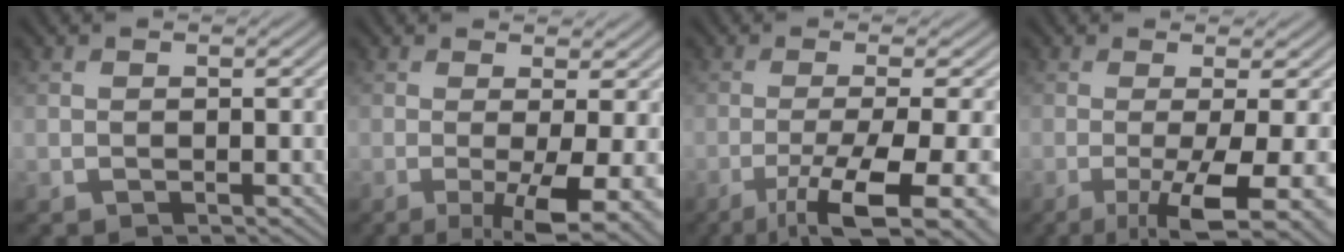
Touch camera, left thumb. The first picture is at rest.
{"total": 6.7, "force": [-1.5, 1.4, 6.4], "torque": [-0.100, -0.004, -0.021]}
{"total": 12.2, "force": [-5.6, 2.8, 10.5], "torque": [-0.156, -0.012, -0.080]}
{"total": 9.2, "force": [-2.8, 2.0, 8.5], "torque": [-0.117, -0.004, -0.038]}